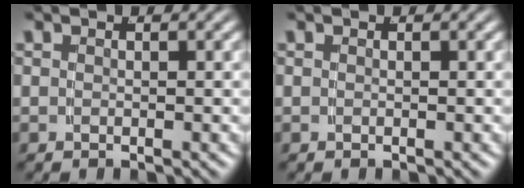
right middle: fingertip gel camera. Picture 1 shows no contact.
{"total": 0.0}